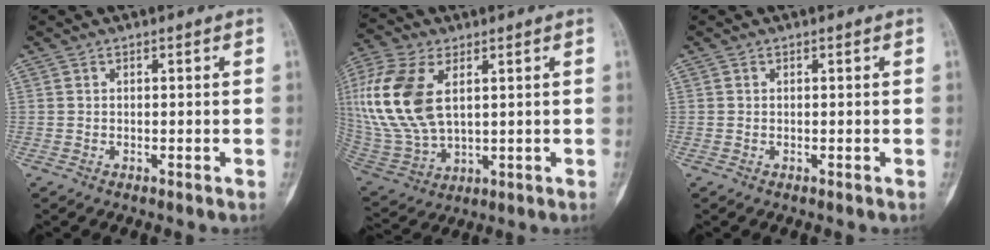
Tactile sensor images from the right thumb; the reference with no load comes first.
{"total": 17.9, "force": [4.5, 10.2, 14.0], "torque": [-0.310, -0.012, 0.095]}
{"total": 0.0}